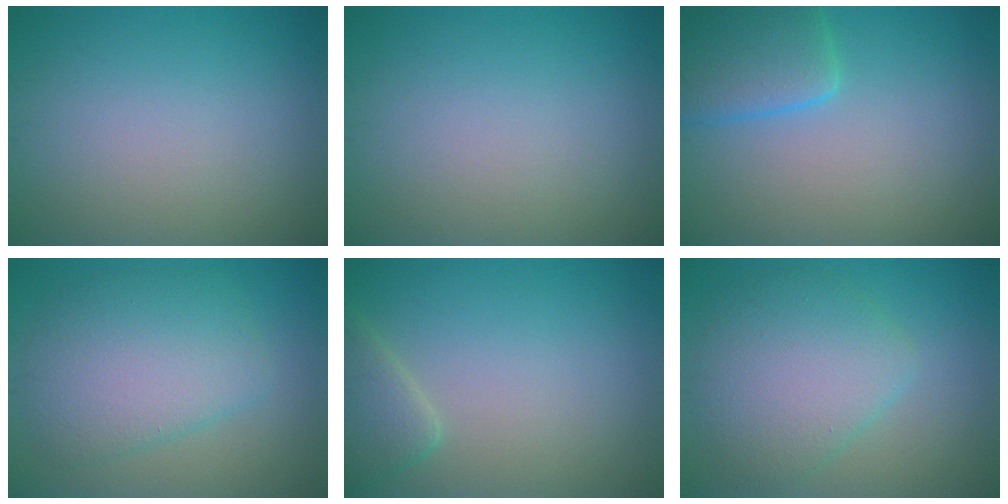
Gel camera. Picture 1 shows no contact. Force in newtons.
{"total": 0.0}
{"total": 4.8, "press": 4.8, "slide": 0.4}
{"total": 6.0, "press": 6.0, "slide": 0.2}
{"total": 2.8, "press": 2.8, "slide": 0.2}
{"total": 6.1, "press": 6.1, "slide": 0.2}